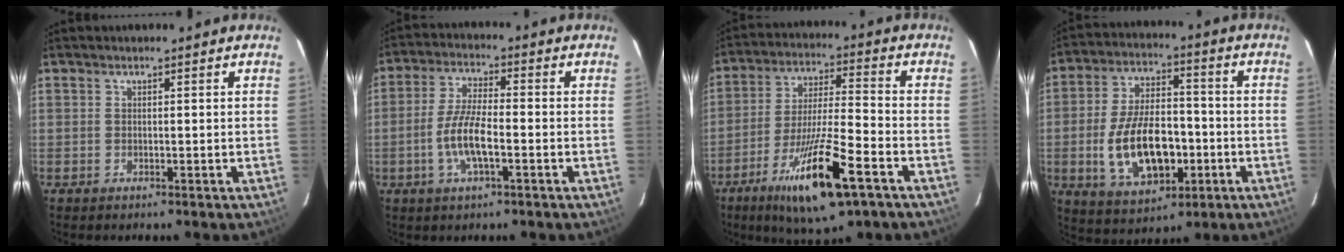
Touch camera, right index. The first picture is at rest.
{"total": 8.3, "force": [-2.6, 2.3, 7.5], "torque": [-0.156, 0.002, -0.053]}
{"total": 17.7, "force": [-9.7, 2.7, 14.6], "torque": [-0.286, -0.035, -0.174]}
{"total": 15.8, "force": [-3.8, 8.4, 12.8], "torque": [-0.259, 0.004, -0.049]}